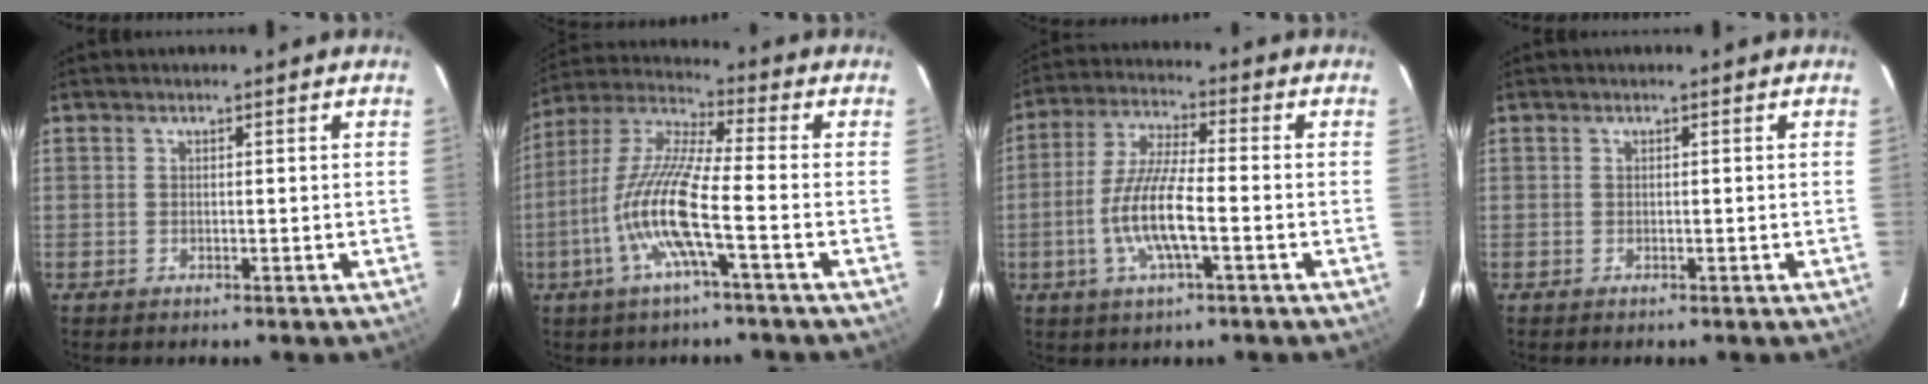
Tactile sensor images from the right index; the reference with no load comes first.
{"total": 13.0, "force": [-4.4, 0.9, 12.2], "torque": [-0.252, -0.001, -0.093]}
{"total": 10.4, "force": [-3.1, 2.0, 9.8], "torque": [-0.202, -0.003, -0.060]}
{"total": 0.0}